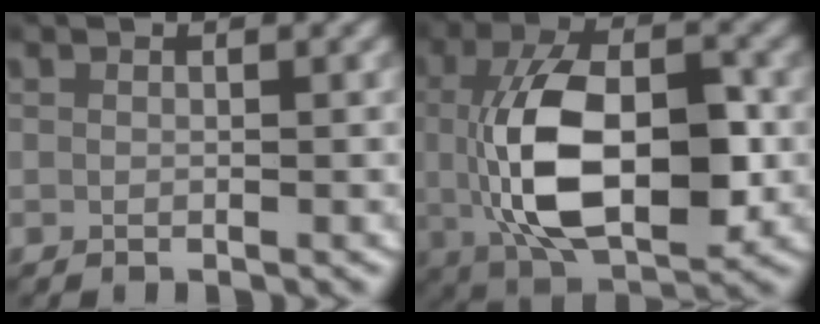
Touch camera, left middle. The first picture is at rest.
{"total": 11.7, "force": [-0.7, 6.1, 10.0], "torque": [-0.197, -0.013, -0.009]}